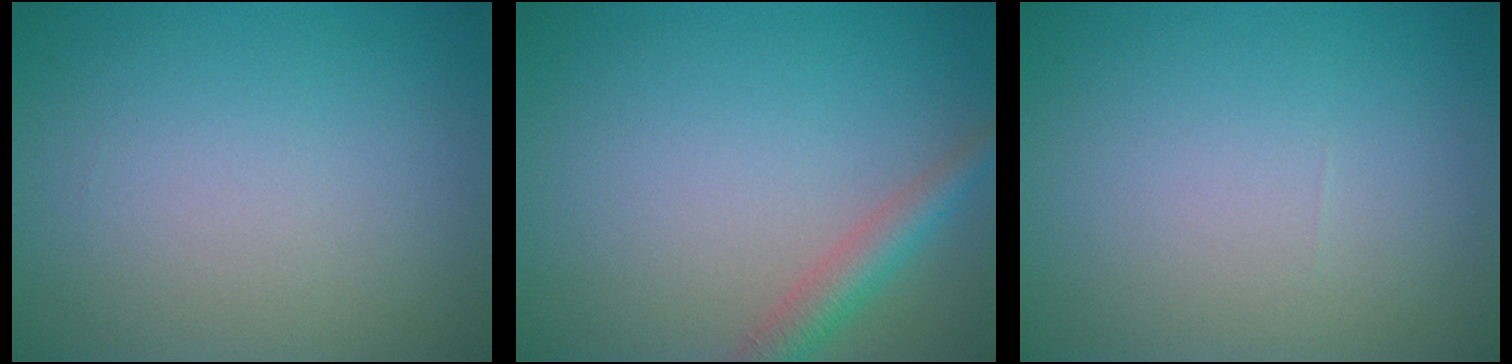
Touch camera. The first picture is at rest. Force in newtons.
{"total": 2.8, "press": 2.8, "slide": 0.2}
{"total": 0.0}